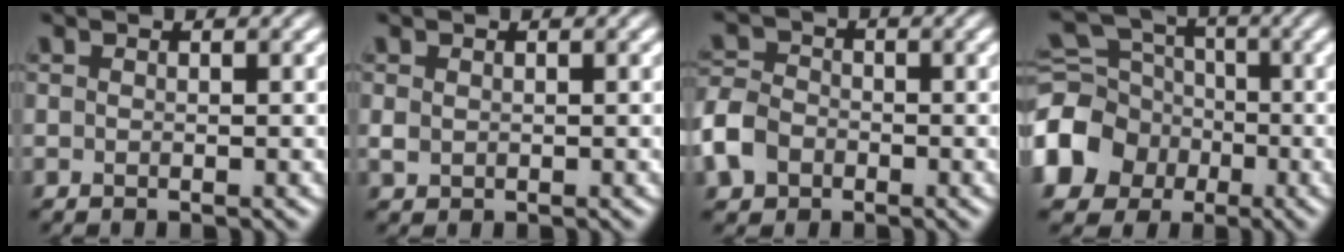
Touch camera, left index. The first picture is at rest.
{"total": 0.8, "force": [0.1, 0.7, 0.3], "torque": [-0.007, -0.001, -0.001]}
{"total": 4.3, "force": [-1.9, 3.3, 1.9], "torque": [-0.048, 0.007, -0.052]}
{"total": 8.5, "force": [-3.0, 7.0, 3.7], "torque": [-0.102, -0.007, -0.068]}